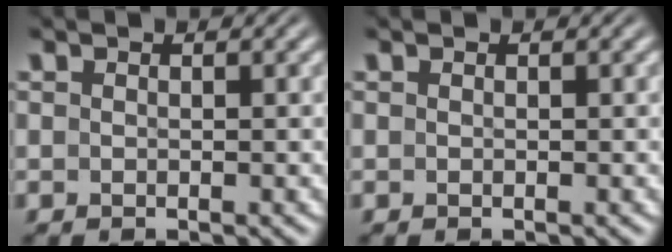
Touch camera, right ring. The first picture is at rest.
{"total": 0.0}